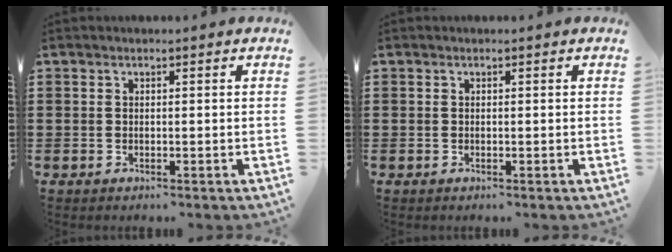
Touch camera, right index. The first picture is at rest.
{"total": 0.0}